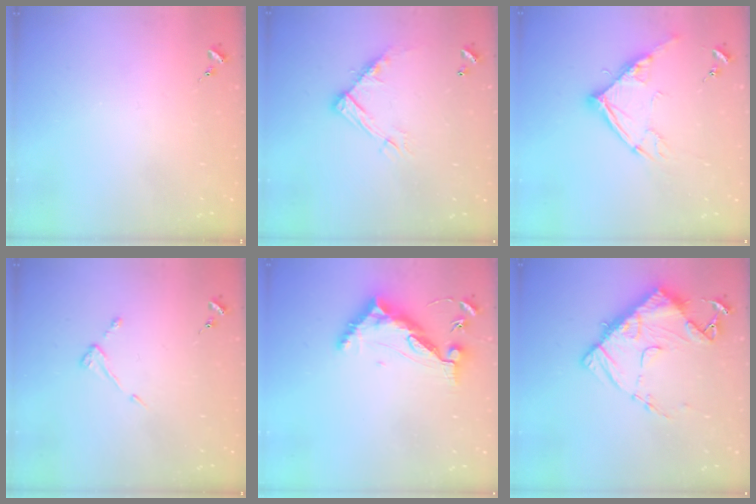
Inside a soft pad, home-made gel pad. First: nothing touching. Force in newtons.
{"total": 11.8, "press": 11.8, "slide": 0.5}
{"total": 12.9, "press": 12.8, "slide": 1.3}
{"total": 4.3, "press": 4.3, "slide": 0.5}
{"total": 10.2, "press": 10.2, "slide": 0.8}
{"total": 13.3, "press": 13.2, "slide": 1.3}